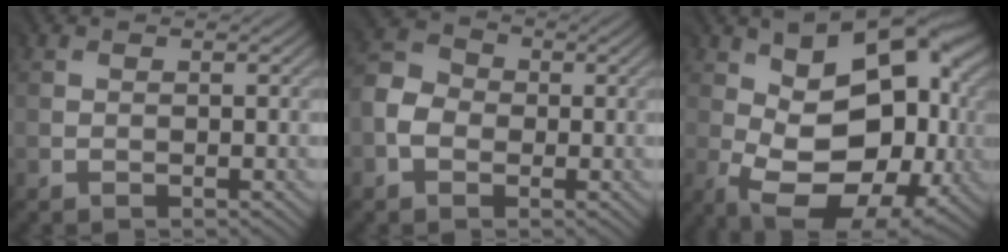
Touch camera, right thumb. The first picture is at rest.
{"total": 4.2, "force": [-1.7, 3.4, 1.7], "torque": [-0.042, 0.004, -0.042]}
{"total": 18.1, "force": [0.5, 11.5, 13.9], "torque": [-0.202, -0.016, 0.030]}